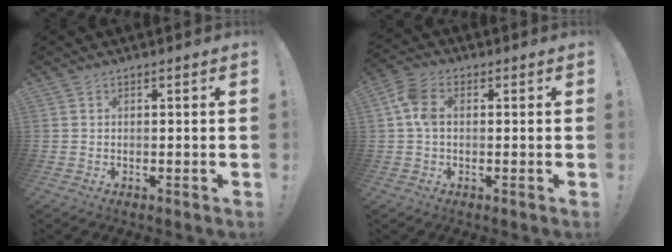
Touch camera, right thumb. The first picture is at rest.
{"total": 7.4, "force": [0.8, 4.8, 5.5], "torque": [-0.110, 0.013, 0.019]}